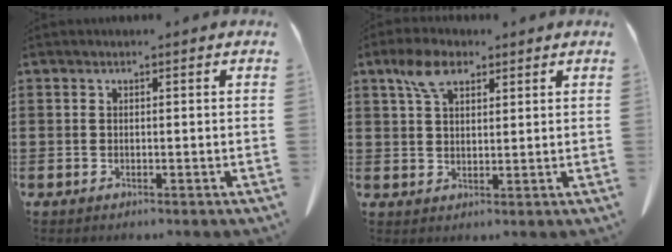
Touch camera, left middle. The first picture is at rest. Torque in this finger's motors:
{"motor_torque": [1.76, 0.38, 0.46, 0.10]}